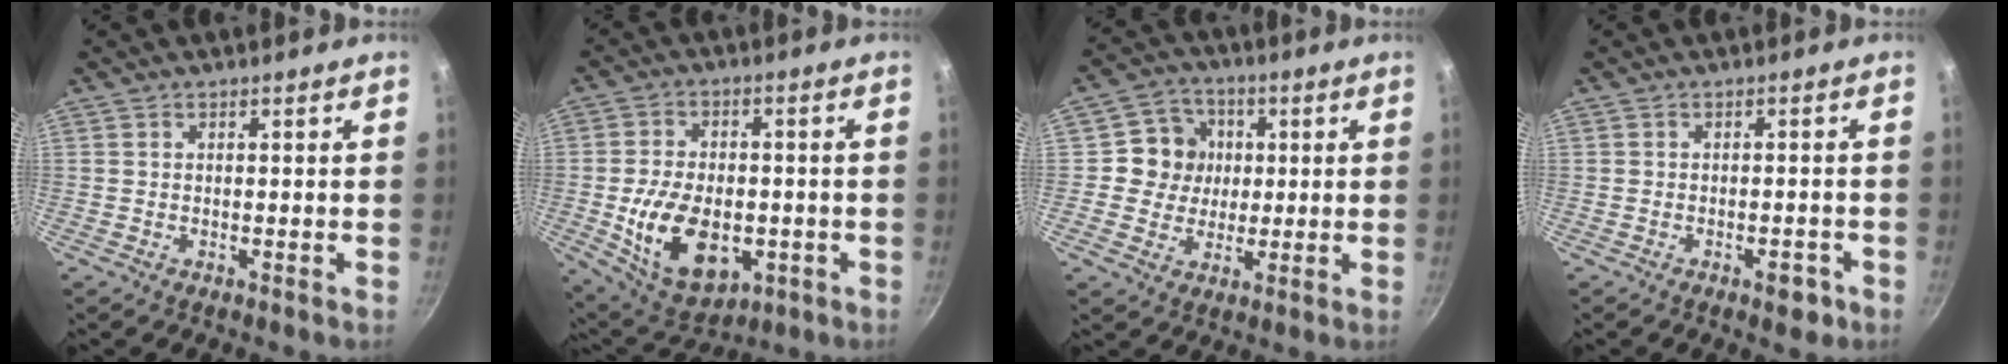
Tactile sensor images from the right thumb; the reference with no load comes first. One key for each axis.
{"total": 16.2, "fx": -3.4, "fy": 10.3, "fz": 12.0, "tx": -0.189, "ty": 0.003, "tz": -0.038}
{"total": 8.4, "fx": 1.1, "fy": 8.0, "fz": 2.4, "tx": 0.002, "ty": 0.008, "tz": 0.006}
{"total": 3.4, "fx": -1.8, "fy": 1.6, "fz": 2.4, "tx": -0.021, "ty": 0.016, "tz": -0.017}